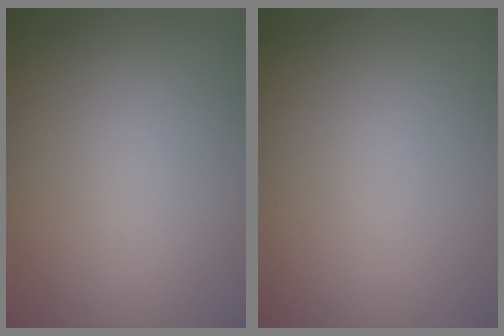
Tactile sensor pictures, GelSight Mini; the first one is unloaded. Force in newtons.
{"total": 0.0}